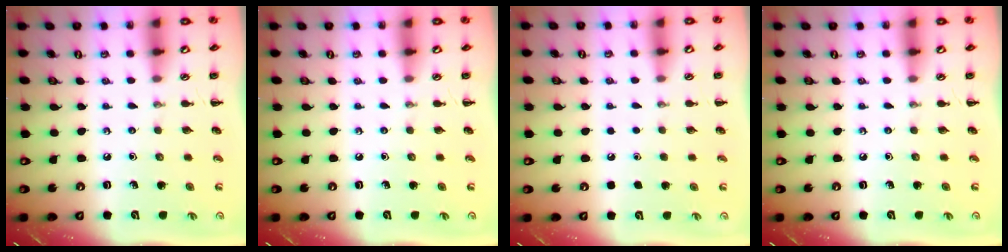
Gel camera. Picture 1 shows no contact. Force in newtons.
{"total": 0.0}
{"total": 1.7, "press": 1.7, "slide": 0.1}
{"total": 0.0}